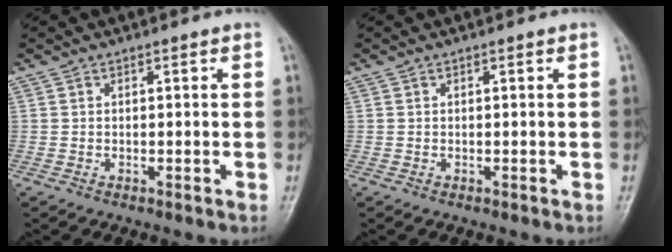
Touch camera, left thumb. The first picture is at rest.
{"total": 0.0}